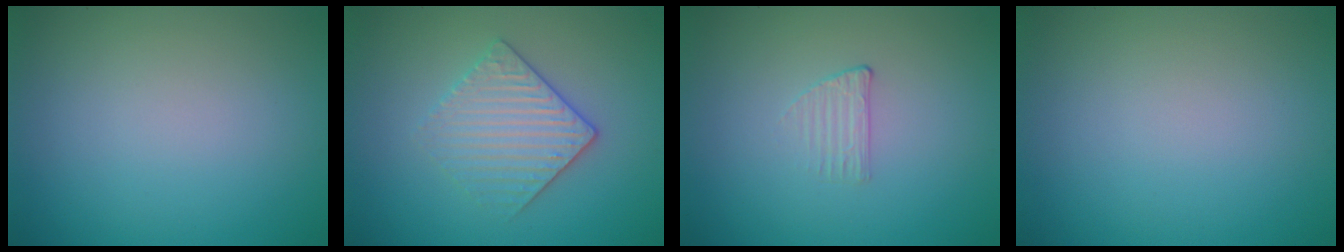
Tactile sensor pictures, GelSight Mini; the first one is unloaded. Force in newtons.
{"total": 3.4, "press": 3.2, "slide": 1.3}
{"total": 1.0, "press": 0.3, "slide": 1.0}
{"total": 0.0}